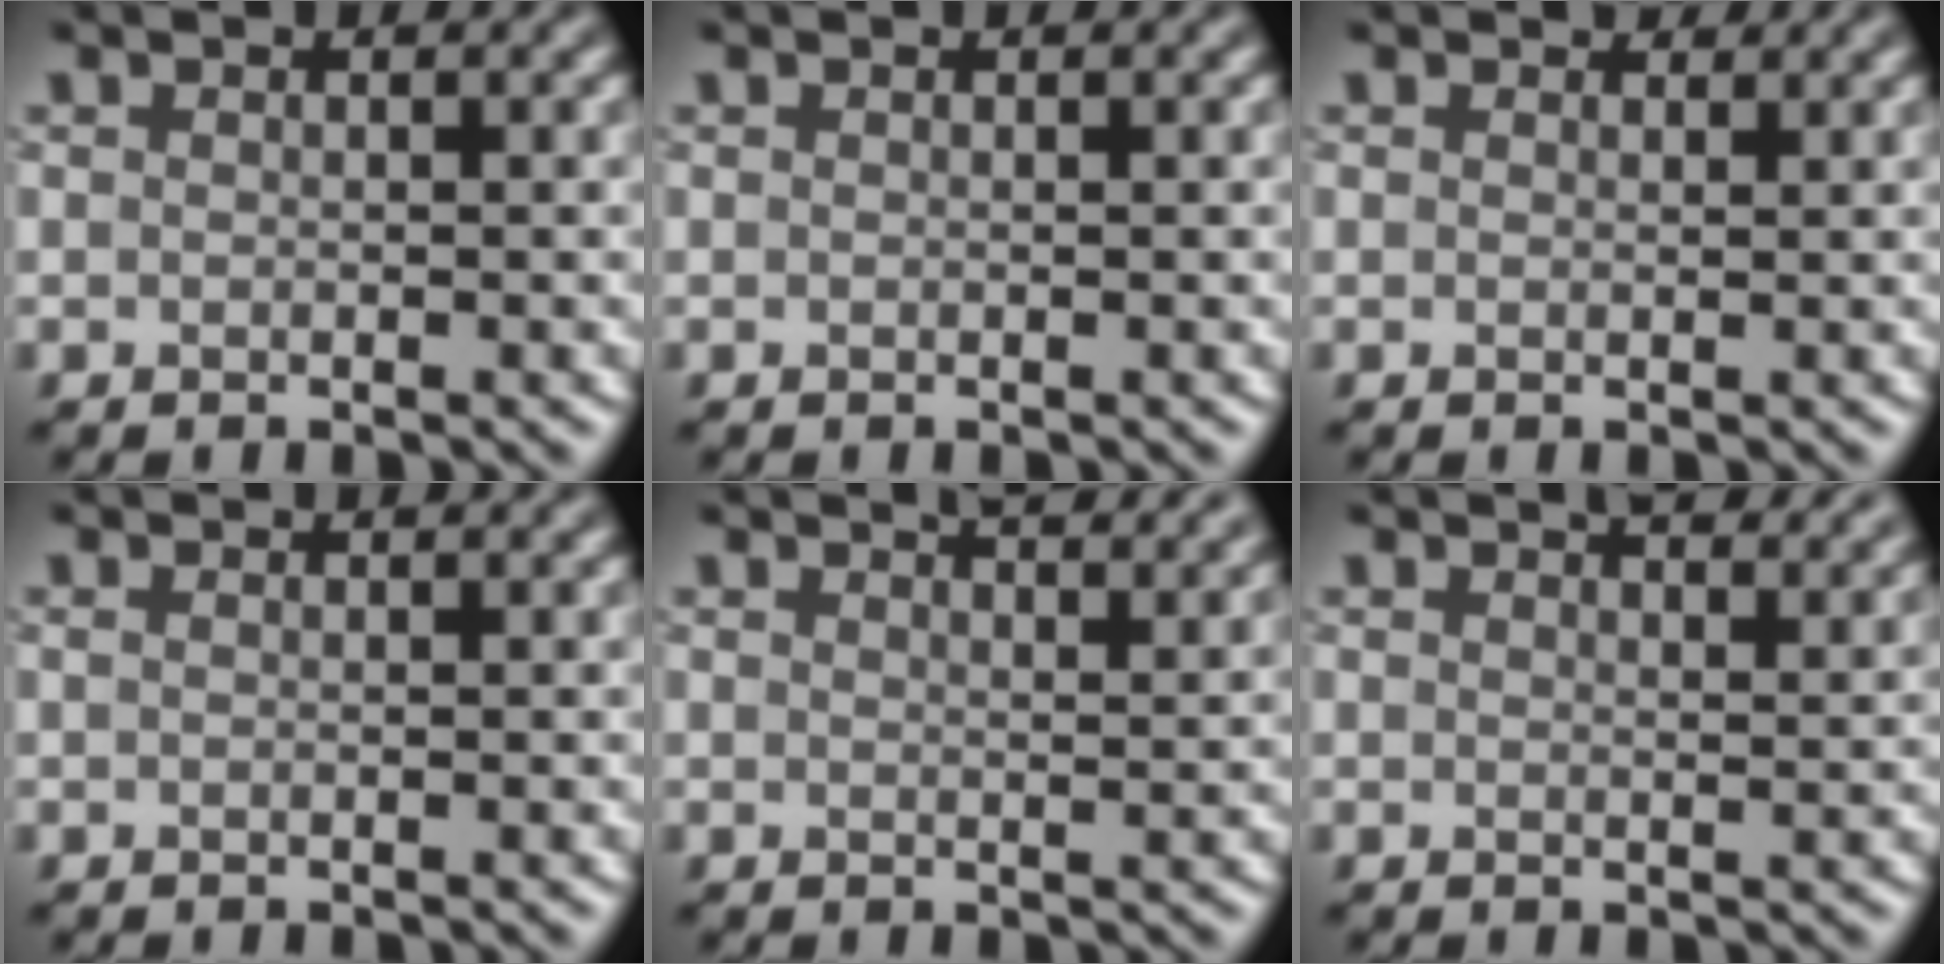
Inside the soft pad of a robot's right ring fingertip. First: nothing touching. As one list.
[{"total": 0.0}, {"total": 1.2, "force": [1.0, 0.4, 0.4], "torque": [-0.009, -0.004, 0.013]}, {"total": 0.6, "force": [0.2, 0.2, 0.5], "torque": [-0.008, 0.000, -0.002]}, {"total": 3.7, "force": [3.1, 1.1, 1.8], "torque": [-0.003, 0.015, 0.021]}, {"total": 3.2, "force": [2.7, 0.9, 1.5], "torque": [-0.010, 0.007, 0.027]}]